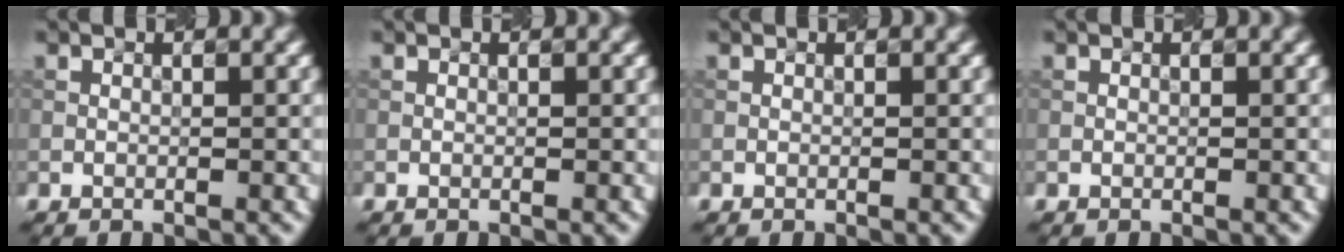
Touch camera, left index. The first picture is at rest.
{"total": 0.0}
{"total": 0.0}
{"total": 0.0}